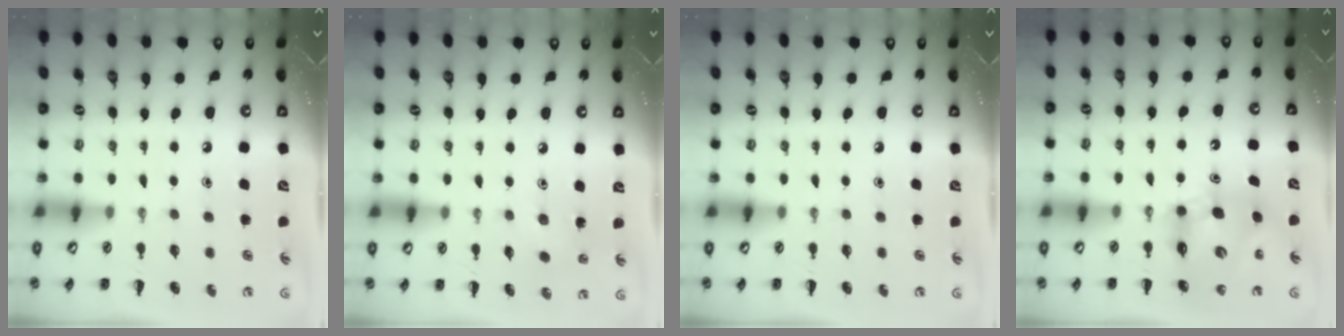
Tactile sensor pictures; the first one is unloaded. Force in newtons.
{"total": 2.1, "press": 2.1, "slide": 0.5}
{"total": 0.0}
{"total": 9.5, "press": 9.2, "slide": 2.4}